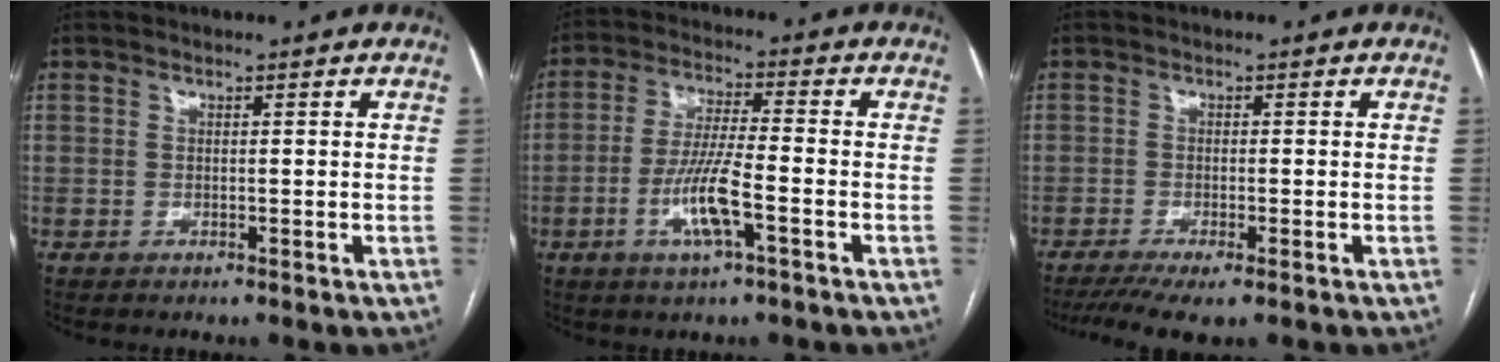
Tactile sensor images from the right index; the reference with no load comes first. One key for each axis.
{"total": 8.7, "fx": -3.2, "fy": 0.8, "fz": 8.1, "tx": -0.161, "ty": -0.004, "tz": -0.062}
{"total": 6.2, "fx": -4.3, "fy": 1.0, "fz": 4.3, "tx": -0.071, "ty": -0.014, "tz": -0.072}